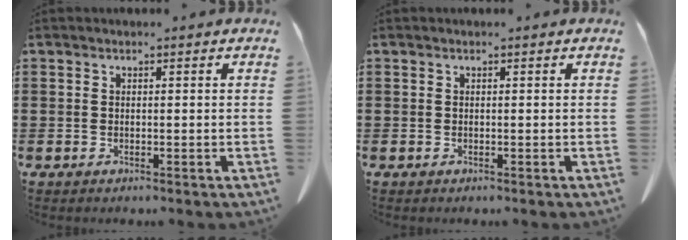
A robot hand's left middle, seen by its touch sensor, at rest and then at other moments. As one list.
[{"total": 0.0}]